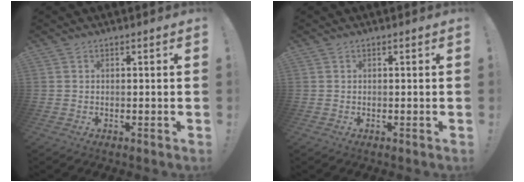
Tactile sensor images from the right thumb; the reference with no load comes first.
{"total": 0.0}